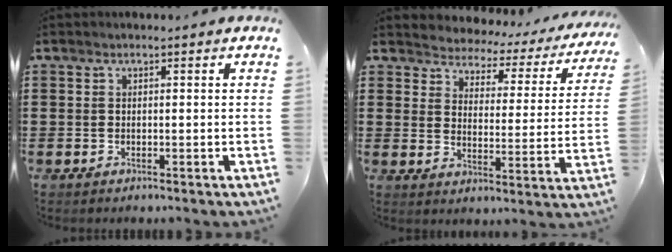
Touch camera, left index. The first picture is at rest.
{"total": 2.7, "force": [2.6, 0.8, 0.0], "torque": [-0.021, -0.026, 0.035]}